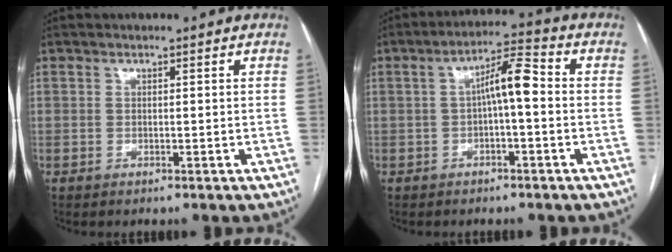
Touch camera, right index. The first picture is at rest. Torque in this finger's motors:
{"motor_torque": [1.03, -0.20, 0.54, 0.13]}